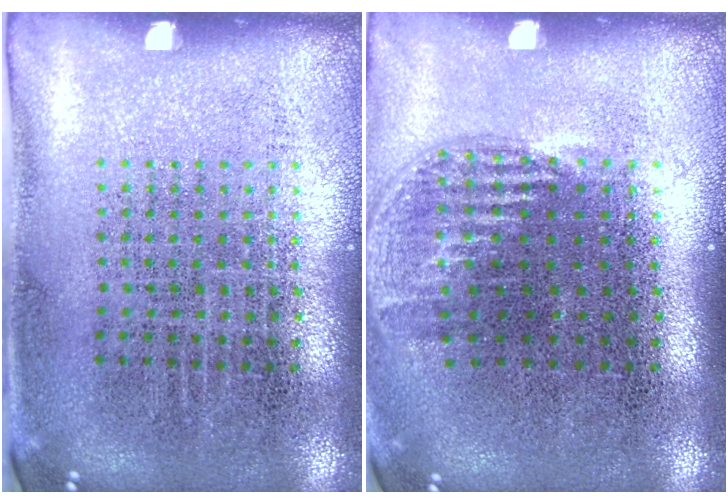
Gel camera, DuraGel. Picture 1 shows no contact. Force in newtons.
{"total": 1.1, "press": 1.0, "slide": 0.6}